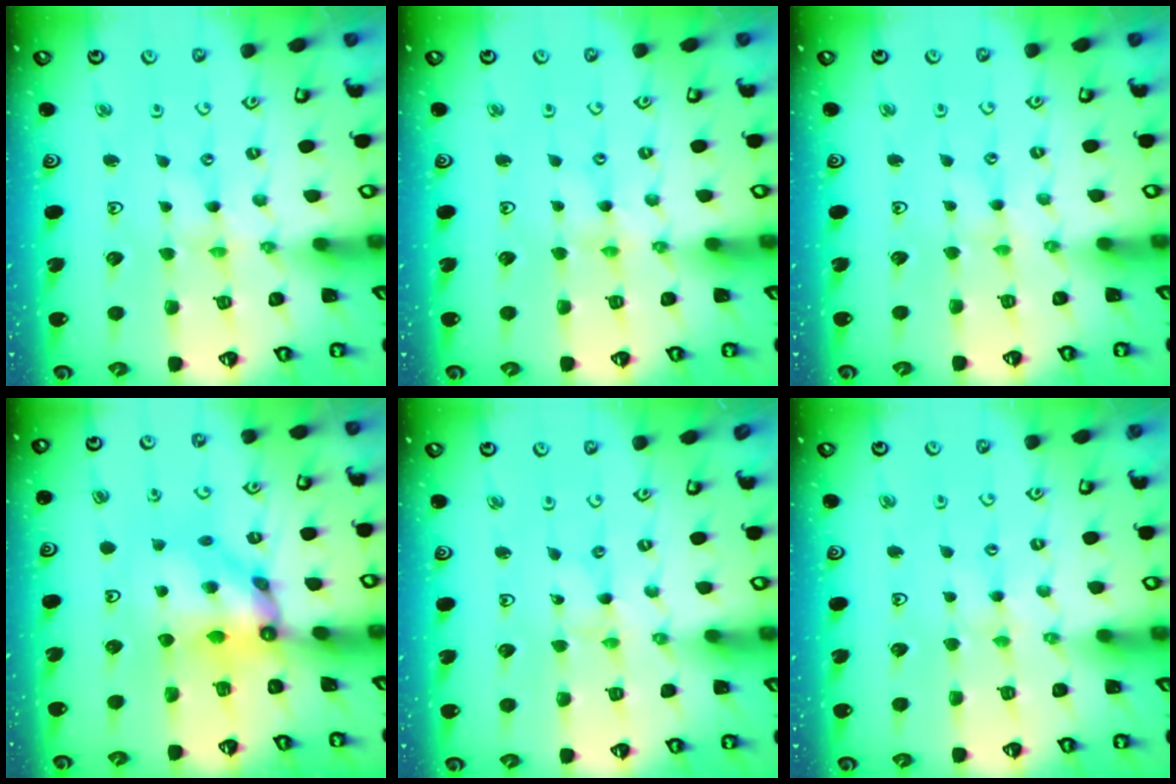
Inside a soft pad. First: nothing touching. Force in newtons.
{"total": 2.2, "press": 2.2, "slide": 0.4}
{"total": 0.7, "press": 0.6, "slide": 0.2}
{"total": 10.3, "press": 10.2, "slide": 1.3}
{"total": 0.0}
{"total": 1.9, "press": 1.9, "slide": 0.2}